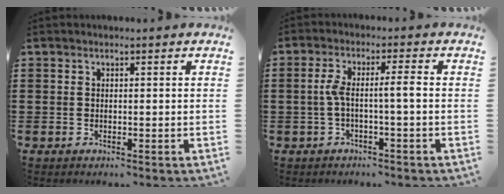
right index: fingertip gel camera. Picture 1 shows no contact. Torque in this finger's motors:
{"motor_torque": [1.06, -0.42, 0.34, 0.14]}